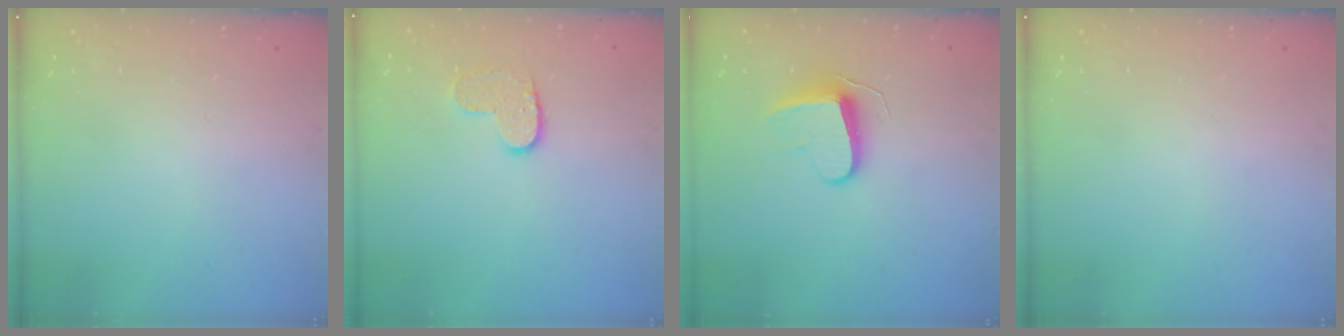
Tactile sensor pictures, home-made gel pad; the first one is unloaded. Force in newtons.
{"total": 7.9, "press": 7.9, "slide": 0.3}
{"total": 8.9, "press": 8.9, "slide": 0.1}
{"total": 0.0}